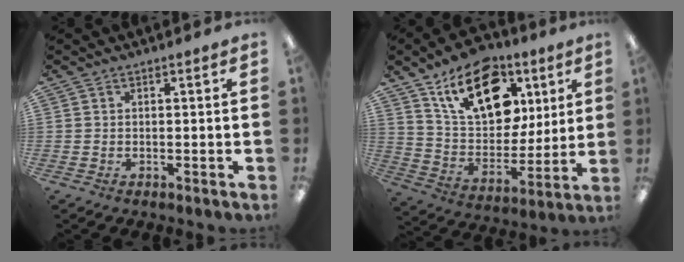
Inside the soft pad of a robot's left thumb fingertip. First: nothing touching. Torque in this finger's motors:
{"motor_torque": [2.01, 2.45, 1.38, -1.39, 0.40]}